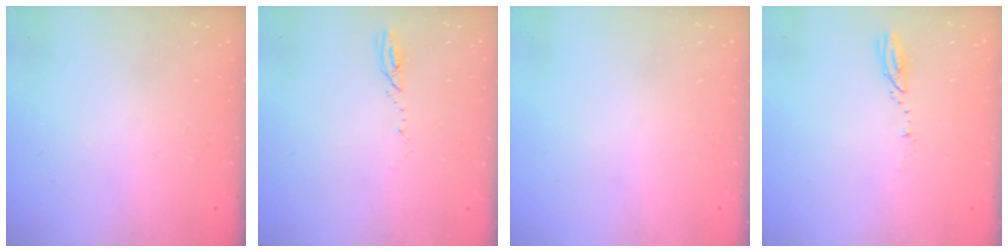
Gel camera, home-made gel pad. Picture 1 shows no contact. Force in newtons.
{"total": 2.6, "press": 2.6, "slide": 0.3}
{"total": 0.0}
{"total": 3.1, "press": 3.1, "slide": 0.3}